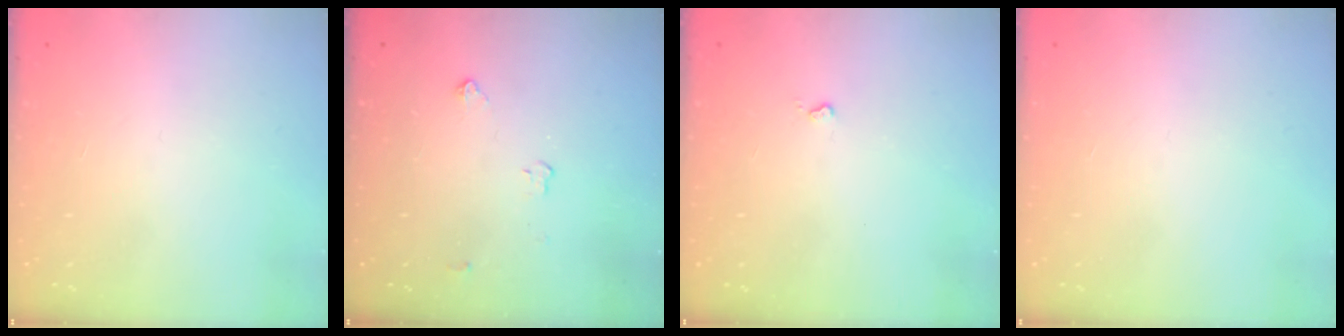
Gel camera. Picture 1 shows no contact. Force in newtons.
{"total": 2.8, "press": 2.8, "slide": 0.4}
{"total": 2.6, "press": 2.6, "slide": 0.4}
{"total": 0.0}